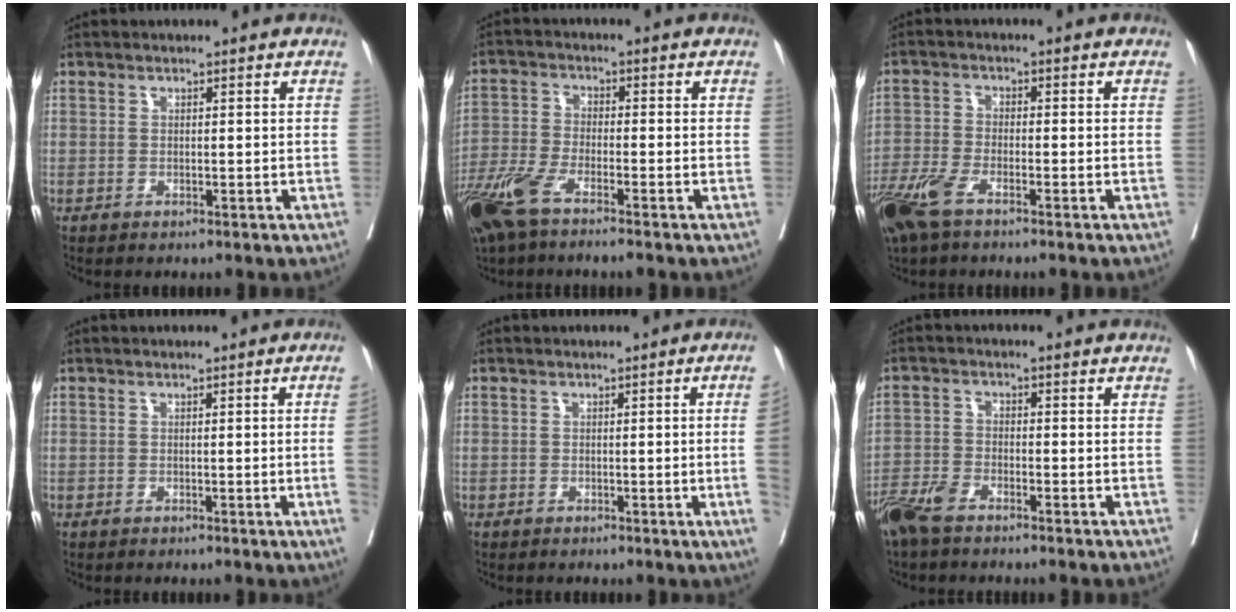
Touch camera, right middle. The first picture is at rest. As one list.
[{"total": 8.3, "force": [-5.9, 1.5, 5.6], "torque": [-0.123, -0.018, -0.122]}, {"total": 7.2, "force": [-4.9, 2.0, 4.8], "torque": [-0.107, -0.015, -0.098]}, {"total": 2.3, "force": [-0.4, -0.7, 2.1], "torque": [-0.027, -0.003, -0.006]}, {"total": 4.1, "force": [-0.7, -1.2, 3.8], "torque": [-0.040, -0.007, -0.011]}, {"total": 5.2, "force": [-4.3, 1.4, 2.7], "torque": [-0.060, -0.009, -0.086]}]